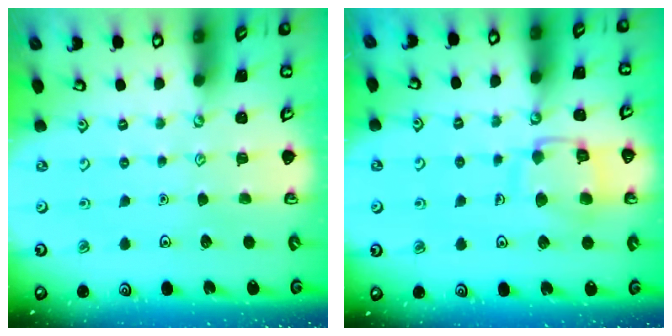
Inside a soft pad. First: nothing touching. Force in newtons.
{"total": 12.3, "press": 12.2, "slide": 1.1}